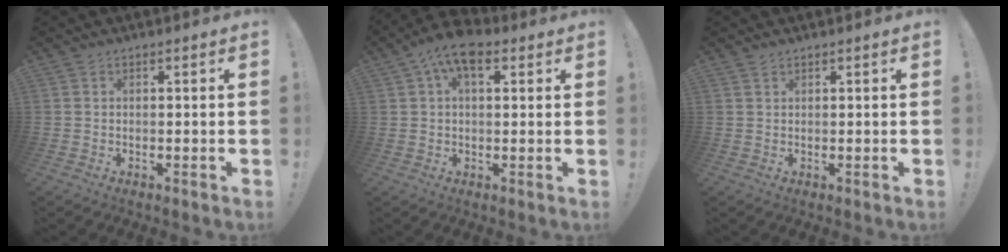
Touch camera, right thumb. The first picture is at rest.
{"total": 8.2, "force": [3.9, 4.2, 5.9], "torque": [-0.103, -0.003, 0.071]}
{"total": 0.8, "force": [0.7, 0.3, 0.2], "torque": [0.002, -0.003, 0.013]}